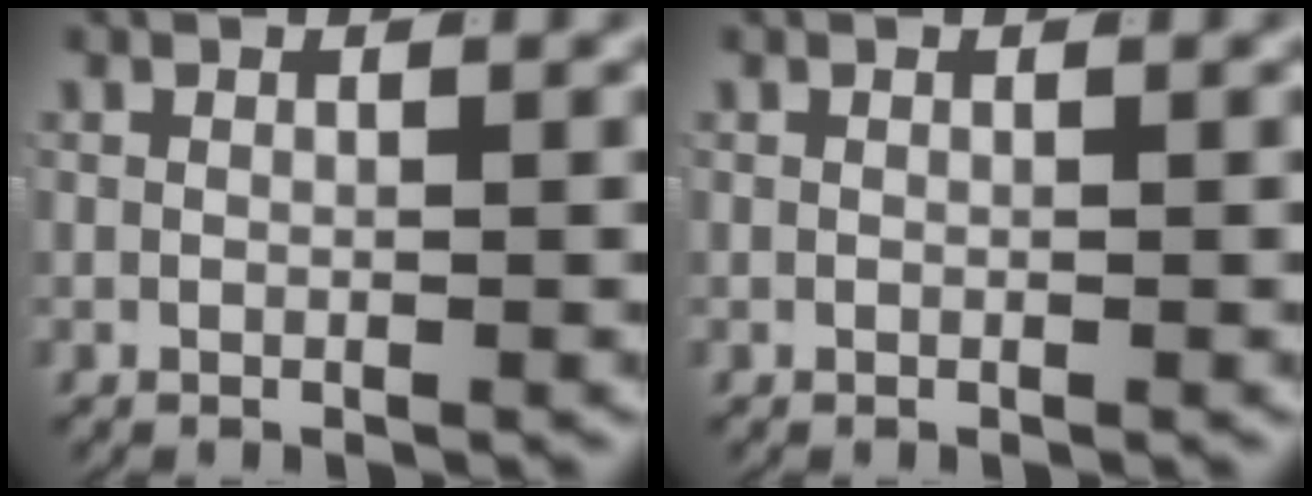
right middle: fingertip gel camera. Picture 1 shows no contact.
{"total": 0.0}